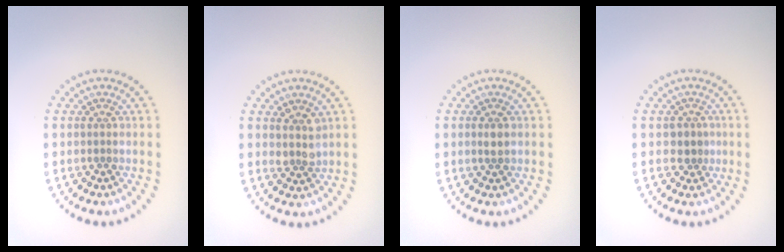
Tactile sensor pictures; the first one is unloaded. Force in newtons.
{"total": 1.6, "press": 1.5, "slide": 0.7}
{"total": 1.0, "press": 1.0, "slide": 0.3}
{"total": 1.6, "press": 1.5, "slide": 0.7}